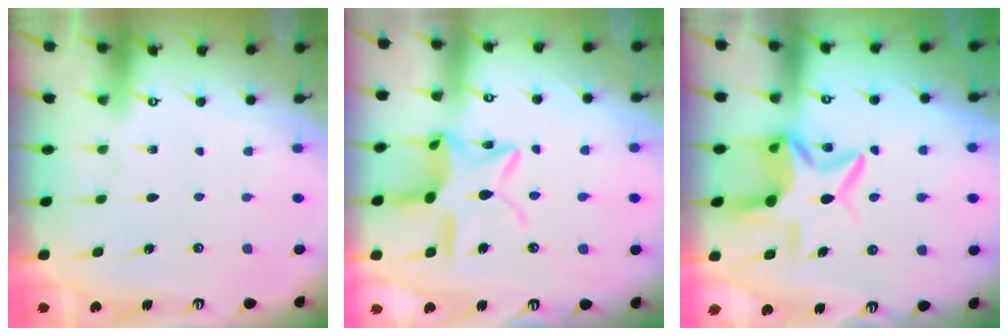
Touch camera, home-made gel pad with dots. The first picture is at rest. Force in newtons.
{"total": 14.8, "press": 14.7, "slide": 1.2}
{"total": 8.2, "press": 8.1, "slide": 0.9}